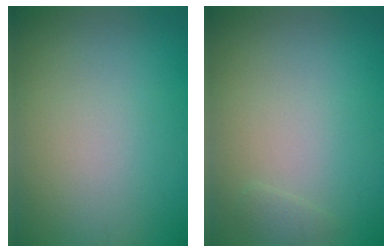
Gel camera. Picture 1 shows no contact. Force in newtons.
{"total": 0.6, "press": 0.6, "slide": 0.1}